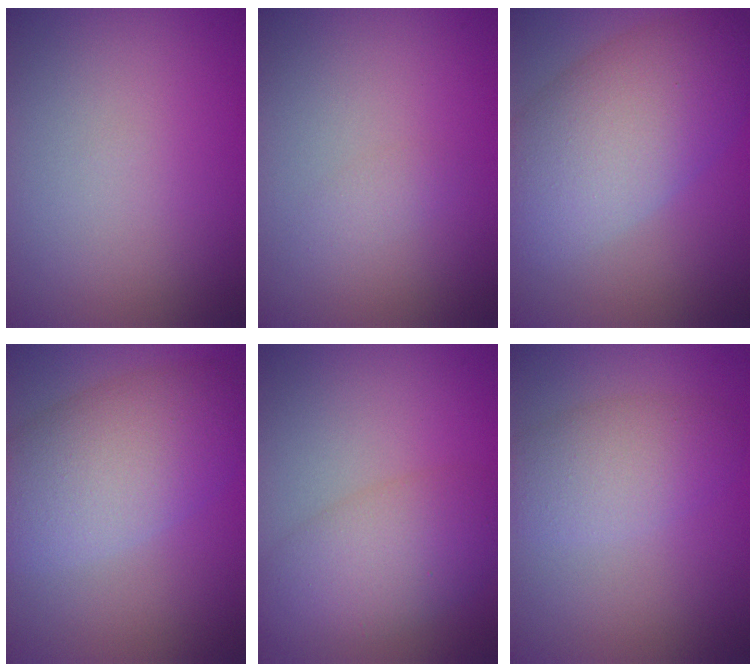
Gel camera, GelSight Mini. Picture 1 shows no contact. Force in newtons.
{"total": 0.9, "press": 0.9, "slide": 0.0}
{"total": 9.6, "press": 9.6, "slide": 0.7}
{"total": 8.1, "press": 8.1, "slide": 0.3}
{"total": 5.4, "press": 5.4, "slide": 0.2}
{"total": 3.9, "press": 3.9, "slide": 0.2}